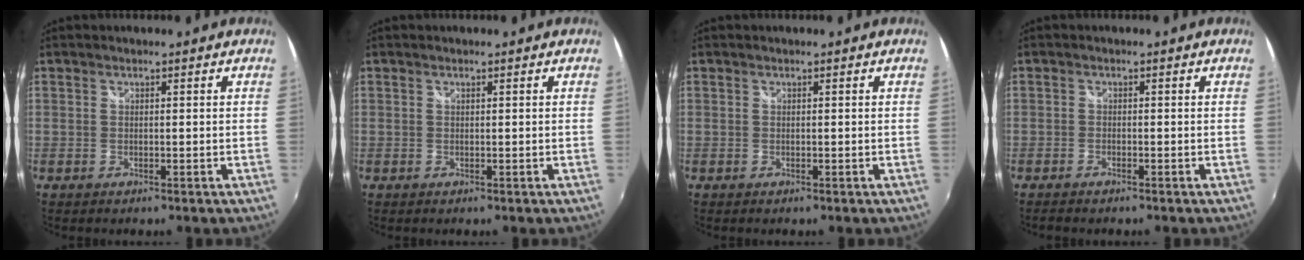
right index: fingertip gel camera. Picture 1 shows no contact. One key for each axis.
{"total": 0.0}
{"total": 0.0}
{"total": 1.5, "fx": -1.4, "fy": 0.4, "fz": 0.5, "tx": -0.016, "ty": -0.006, "tz": -0.028}